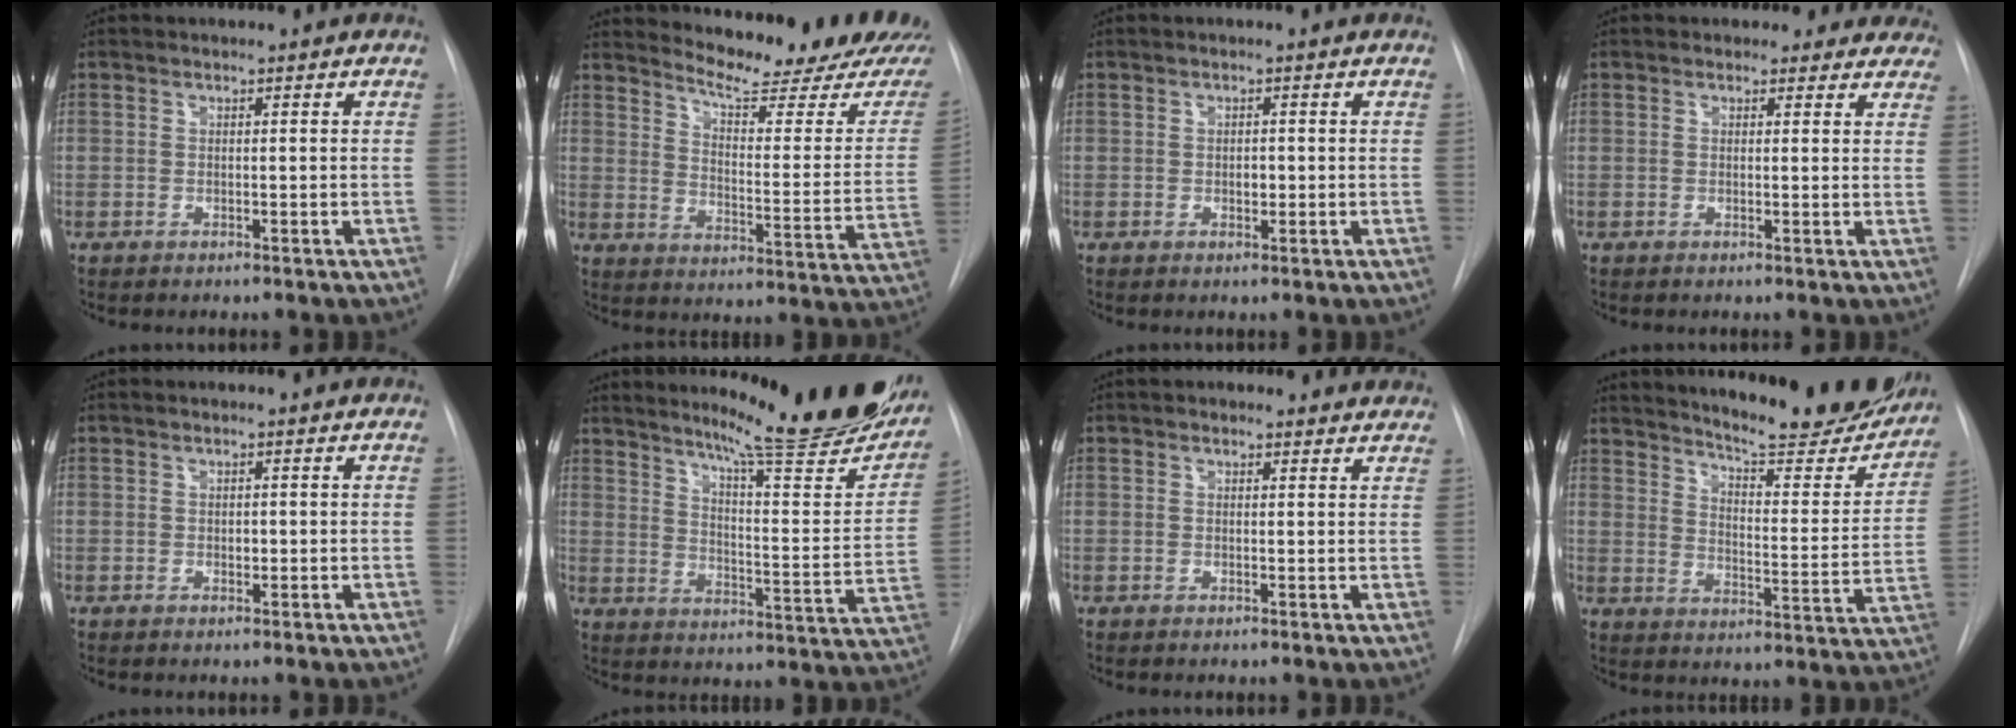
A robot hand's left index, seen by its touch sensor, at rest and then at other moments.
{"total": 19.1, "force": [17.7, 1.8, 6.7], "torque": [-0.090, -0.105, 0.213]}
{"total": 1.4, "force": [-1.0, 0.6, 0.7], "torque": [-0.011, -0.005, -0.014]}
{"total": 6.6, "force": [5.8, 3.3, 0.1], "torque": [0.042, -0.005, 0.031]}
{"total": 1.0, "force": [-0.9, 0.3, 0.3], "torque": [-0.002, -0.006, -0.013]}
{"total": 24.2, "force": [20.2, 2.3, 13.2], "torque": [-0.185, -0.082, 0.256]}
{"total": 3.3, "force": [2.9, 1.4, 0.2], "torque": [0.011, -0.003, 0.014]}
{"total": 22.7, "force": [20.4, 3.5, 9.4], "torque": [-0.134, -0.072, 0.256]}